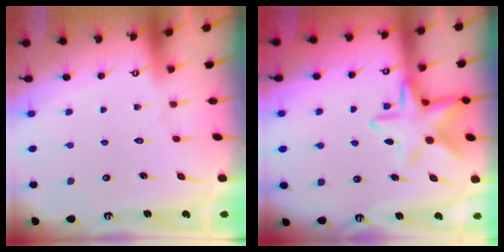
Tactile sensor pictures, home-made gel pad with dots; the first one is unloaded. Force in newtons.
{"total": 12.8, "press": 12.7, "slide": 1.1}